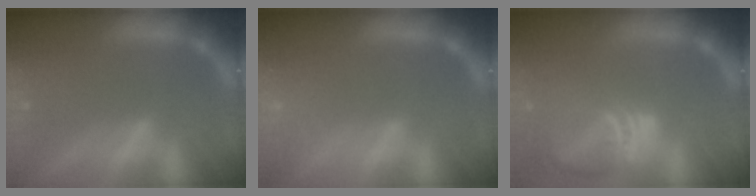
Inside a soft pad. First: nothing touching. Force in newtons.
{"total": 3.5}
{"total": 9.0}